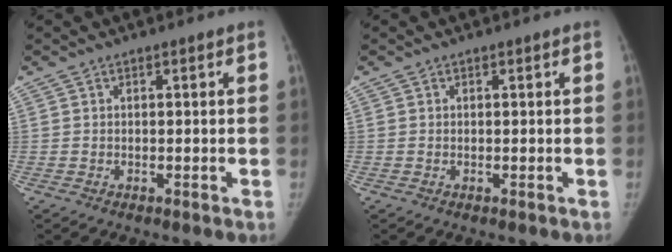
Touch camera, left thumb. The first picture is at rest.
{"total": 0.0}